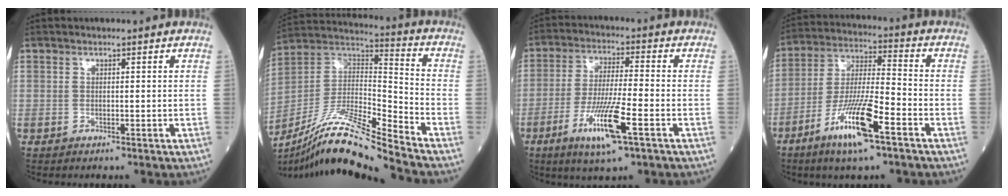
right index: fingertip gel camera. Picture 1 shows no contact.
{"total": 17.0, "force": [-14.4, -1.3, 8.8], "torque": [-0.175, 0.010, -0.263]}
{"total": 10.6, "force": [-4.7, 0.6, 9.5], "torque": [-0.182, -0.018, -0.085]}
{"total": 12.8, "force": [-6.9, 1.3, 10.7], "torque": [-0.209, -0.016, -0.128]}